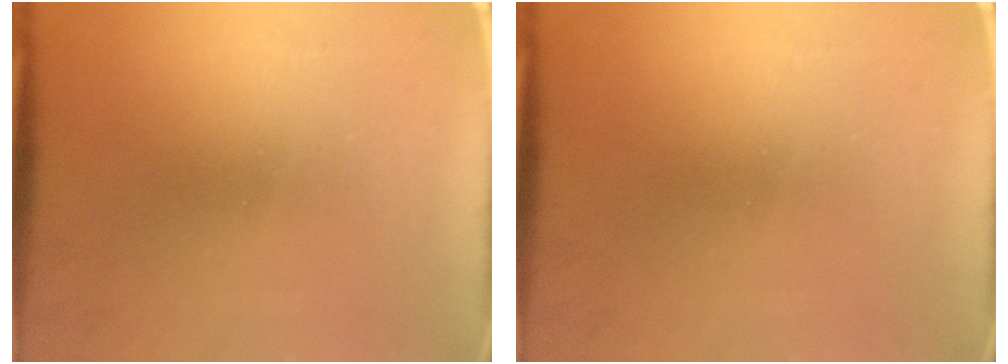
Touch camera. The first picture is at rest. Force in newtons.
{"total": 0.0}